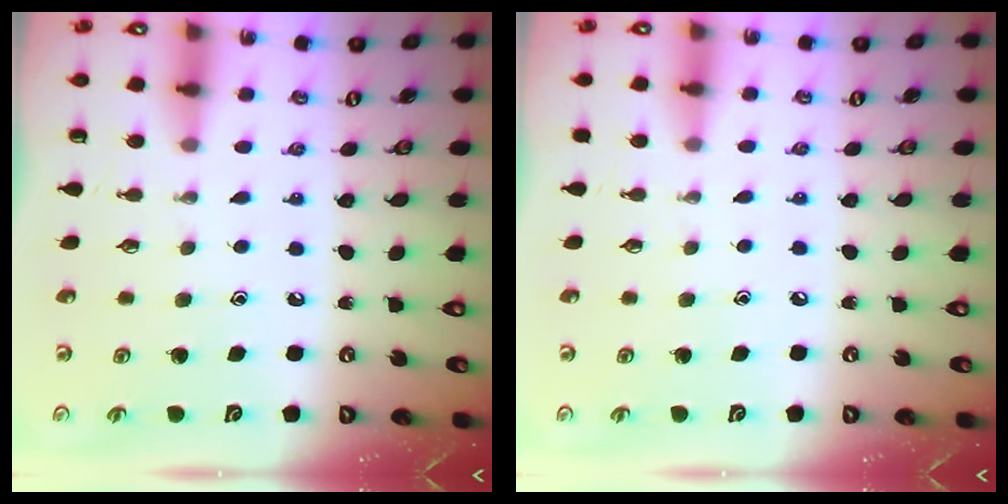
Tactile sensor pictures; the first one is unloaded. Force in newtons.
{"total": 2.5, "press": 2.5, "slide": 0.4}